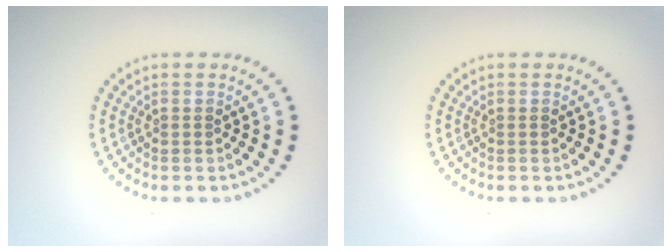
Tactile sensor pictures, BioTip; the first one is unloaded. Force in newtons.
{"total": 0.0}